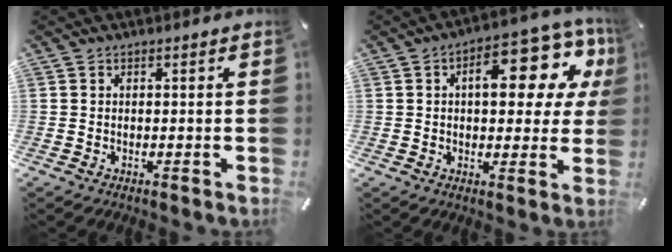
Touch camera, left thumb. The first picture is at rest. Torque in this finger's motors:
{"motor_torque": [2.15, 2.87, 1.12, -1.16, 0.42]}